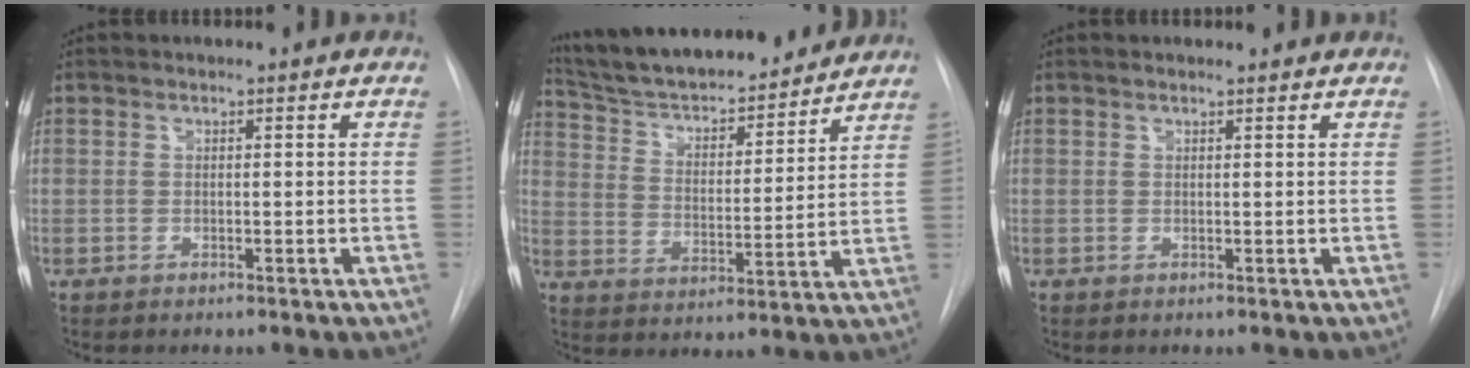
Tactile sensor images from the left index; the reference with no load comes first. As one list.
[{"total": 19.7, "force": [17.8, 3.7, 7.6], "torque": [-0.125, 0.005, 0.274]}, {"total": 1.5, "force": [1.4, 0.2, 0.4], "torque": [-0.010, 0.008, 0.014]}]